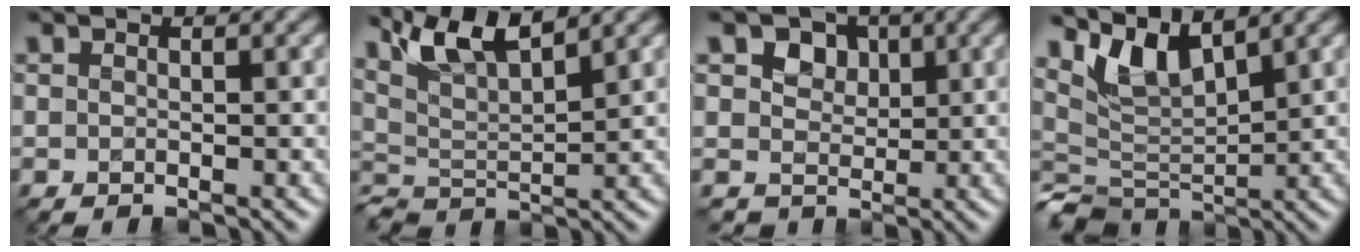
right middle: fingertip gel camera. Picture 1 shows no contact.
{"total": 6.1, "force": [4.7, 1.5, 3.7], "torque": [-0.077, 0.010, 0.084]}
{"total": 3.7, "force": [1.5, 3.1, 1.4], "torque": [-0.031, -0.008, 0.028]}
{"total": 4.3, "force": [2.6, 2.1, 2.7], "torque": [-0.058, -0.009, 0.050]}